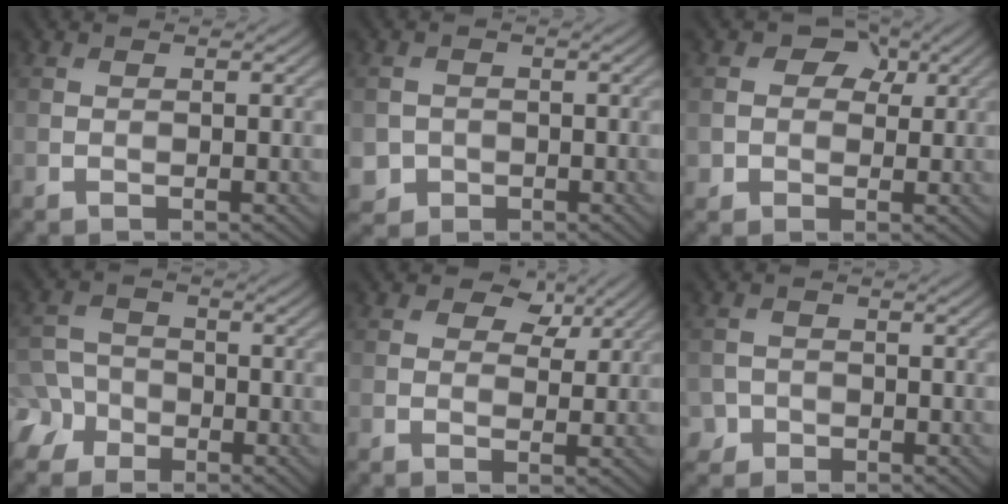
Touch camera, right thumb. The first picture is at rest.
{"total": 2.9, "force": [-1.0, 2.6, 0.5], "torque": [-0.012, -0.008, -0.020]}
{"total": 5.6, "force": [1.5, 4.9, 2.1], "torque": [-0.042, 0.015, 0.001]}
{"total": 6.1, "force": [-3.5, 4.7, 1.9], "torque": [-0.037, -0.010, -0.080]}
{"total": 4.3, "force": [2.4, 2.6, 2.4], "torque": [-0.031, -0.001, 0.033]}
{"total": 2.1, "force": [-1.2, 1.8, 0.3], "torque": [-0.002, -0.002, -0.026]}